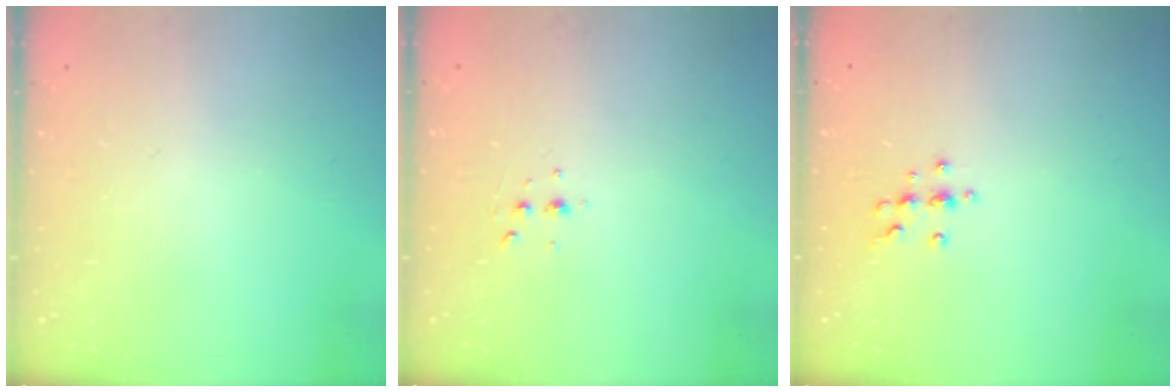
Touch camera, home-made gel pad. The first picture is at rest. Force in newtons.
{"total": 3.1, "press": 3.0, "slide": 0.9}
{"total": 7.5, "press": 7.4, "slide": 1.3}